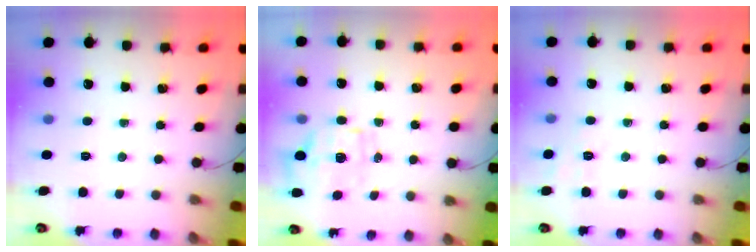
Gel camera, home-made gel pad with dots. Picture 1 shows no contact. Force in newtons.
{"total": 2.6, "press": 2.3, "slide": 1.3}
{"total": 2.5, "press": 1.3, "slide": 2.1}